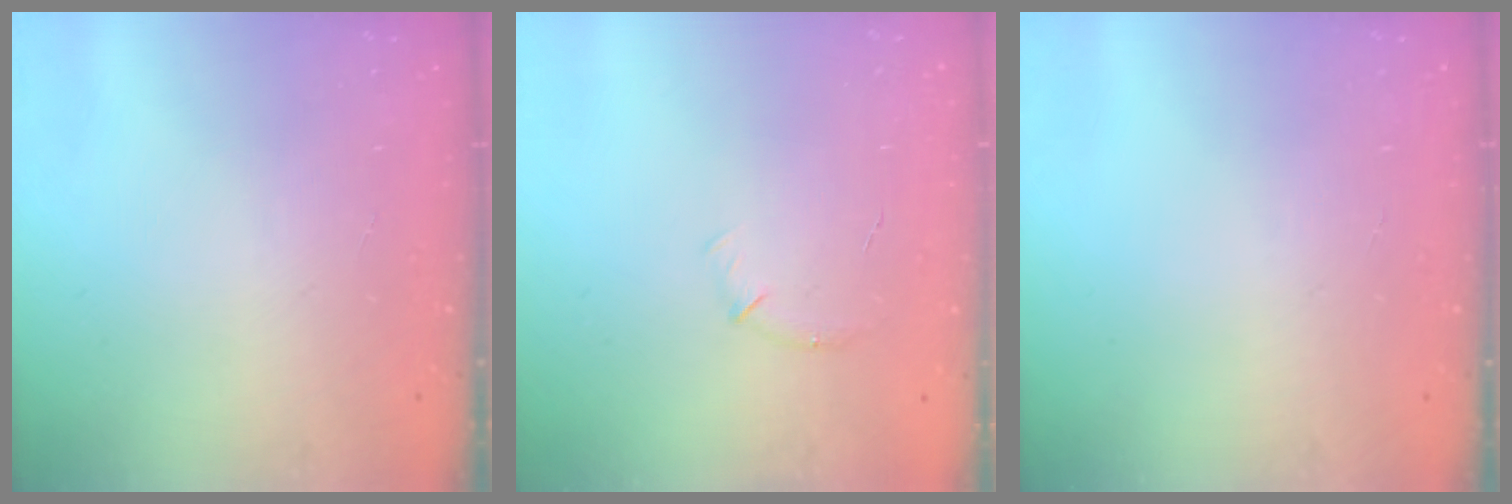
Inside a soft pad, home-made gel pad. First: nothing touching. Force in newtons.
{"total": 5.5, "press": 5.2, "slide": 1.6}
{"total": 0.0}